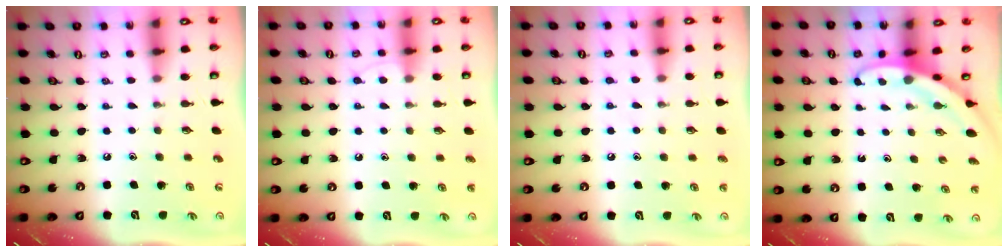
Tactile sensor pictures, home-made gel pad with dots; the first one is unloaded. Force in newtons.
{"total": 5.2, "press": 5.1, "slide": 0.5}
{"total": 6.3, "press": 6.2, "slide": 0.7}
{"total": 2.9, "press": 2.9, "slide": 0.2}